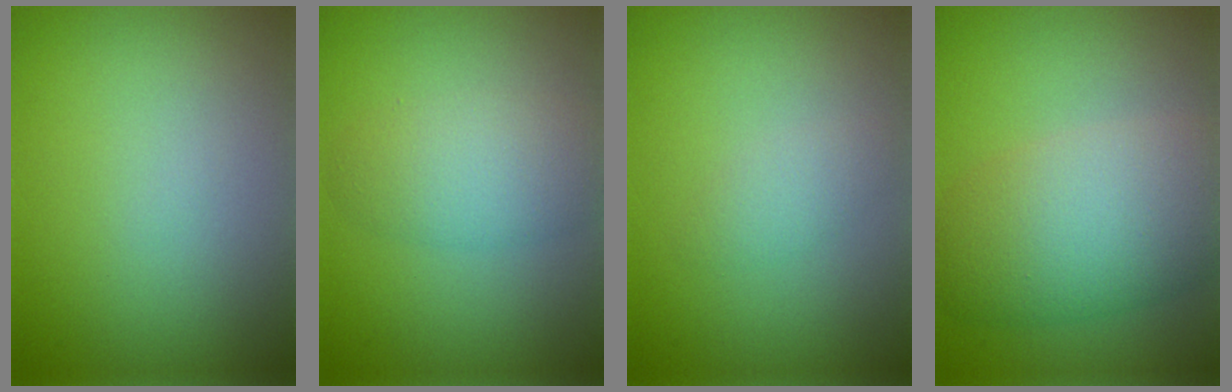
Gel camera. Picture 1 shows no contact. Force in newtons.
{"total": 4.2, "press": 4.2, "slide": 0.1}
{"total": 1.4, "press": 1.4, "slide": 0.0}
{"total": 8.6, "press": 8.6, "slide": 0.6}